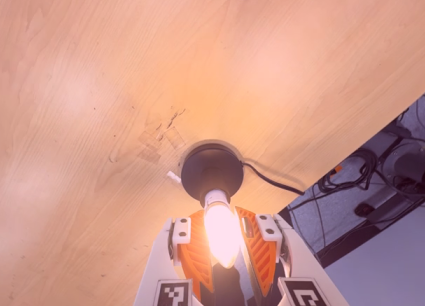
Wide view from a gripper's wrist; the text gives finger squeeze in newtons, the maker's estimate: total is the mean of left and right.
{"total": 14.1, "left": 13.2, "right": 15.1}